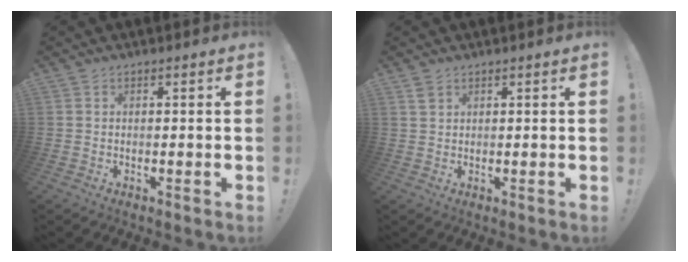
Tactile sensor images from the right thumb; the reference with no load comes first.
{"total": 2.0, "force": [1.4, 1.1, 0.8], "torque": [-0.012, -0.002, 0.025]}